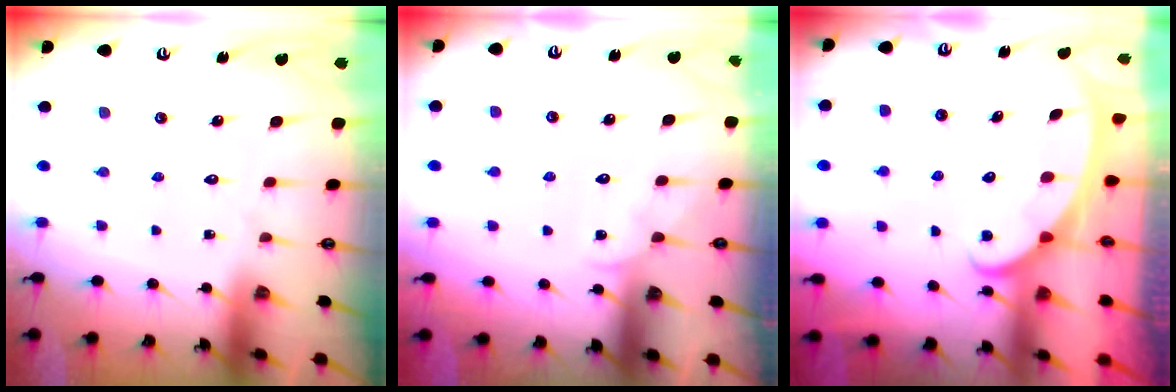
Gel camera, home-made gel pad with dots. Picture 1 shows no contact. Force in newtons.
{"total": 2.5, "press": 2.5, "slide": 0.4}
{"total": 2.3, "press": 2.3, "slide": 0.4}